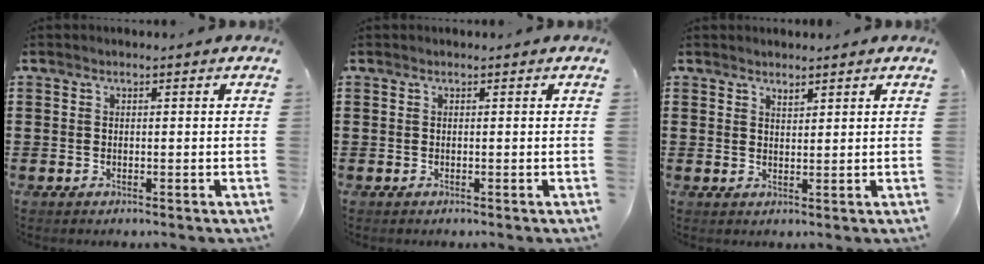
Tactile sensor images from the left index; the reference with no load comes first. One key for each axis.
{"total": 0.0}
{"total": 1.5, "fx": 1.4, "fy": 0.3, "fz": 0.3, "tx": -0.008, "ty": 0.000, "tz": 0.027}